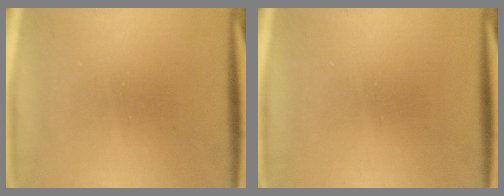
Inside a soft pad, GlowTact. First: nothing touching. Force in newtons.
{"total": 0.0}